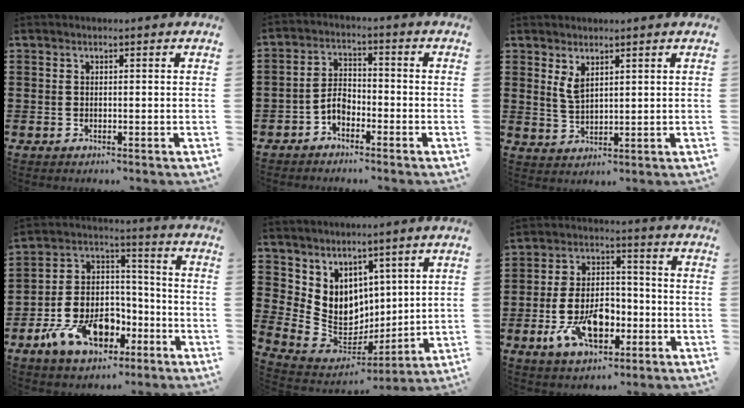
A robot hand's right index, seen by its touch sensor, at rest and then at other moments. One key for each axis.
{"total": 3.8, "fx": -2.2, "fy": 2.2, "fz": 2.2, "tx": -0.057, "ty": 0.002, "tz": -0.048}
{"total": 2.9, "fx": 1.7, "fy": 1.2, "fz": 2.0, "tx": -0.045, "ty": 0.003, "tz": 0.031}
{"total": 11.1, "fx": -5.9, "fy": 7.4, "fz": 5.8, "tx": -0.133, "ty": 0.027, "tz": -0.105}
{"total": 6.8, "fx": 2.7, "fy": 6.1, "fz": 0.8, "tx": -0.078, "ty": -0.044, "tz": 0.056}
{"total": 10.5, "fx": -3.8, "fy": 6.0, "fz": 7.7, "tx": -0.156, "ty": 0.003, "tz": -0.068}